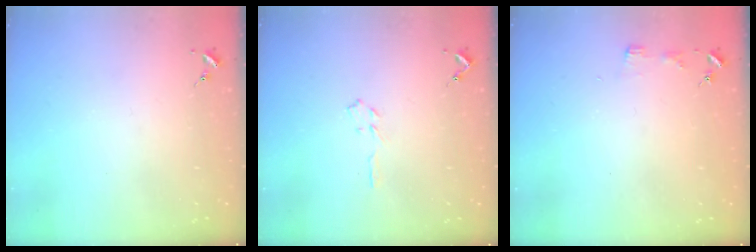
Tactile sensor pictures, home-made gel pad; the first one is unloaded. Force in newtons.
{"total": 3.2, "press": 3.1, "slide": 0.4}
{"total": 3.4, "press": 3.3, "slide": 0.4}